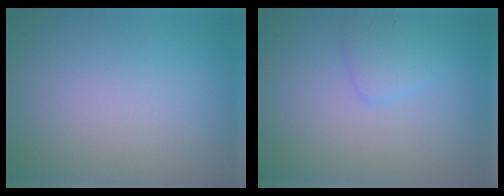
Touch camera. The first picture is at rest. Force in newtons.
{"total": 1.7, "press": 1.7, "slide": 0.0}